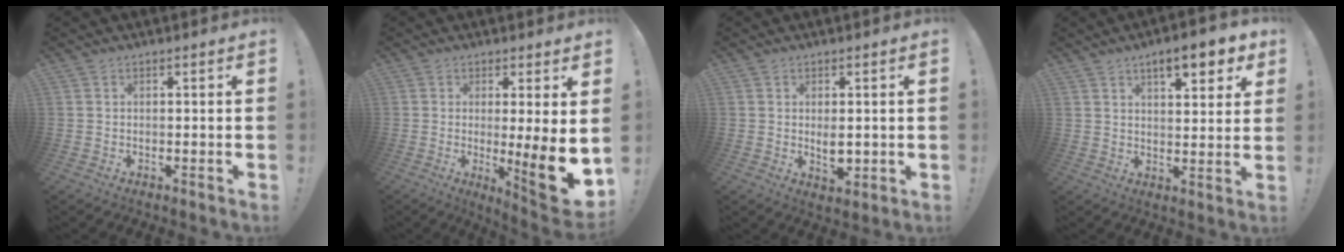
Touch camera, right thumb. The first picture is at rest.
{"total": 12.4, "force": [-1.6, 0.9, 12.3], "torque": [-0.153, -0.021, -0.019]}
{"total": 4.2, "force": [0.2, 2.3, 3.5], "torque": [-0.047, 0.000, 0.004]}
{"total": 8.8, "force": [5.5, 2.4, 6.5], "torque": [-0.084, -0.027, 0.090]}